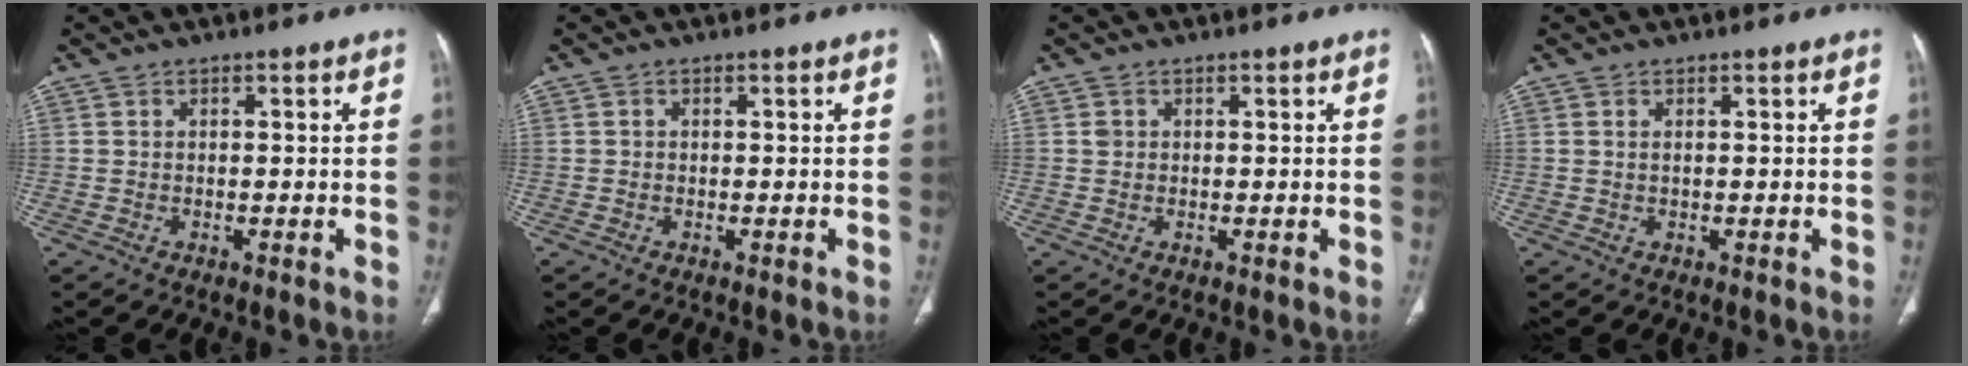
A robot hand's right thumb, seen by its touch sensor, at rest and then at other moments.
{"total": 0.0}
{"total": 0.9, "force": [0.2, 0.8, 0.3], "torque": [-0.002, 0.003, 0.005]}
{"total": 0.6, "force": [0.3, 0.2, 0.5], "torque": [-0.016, 0.004, 0.007]}